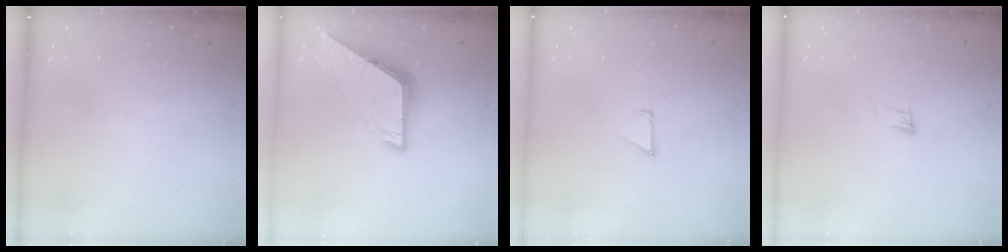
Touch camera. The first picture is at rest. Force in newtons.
{"total": 8.2, "press": 8.2, "slide": 0.6}
{"total": 0.7, "press": 0.7, "slide": 0.1}
{"total": 6.3, "press": 6.2, "slide": 1.0}